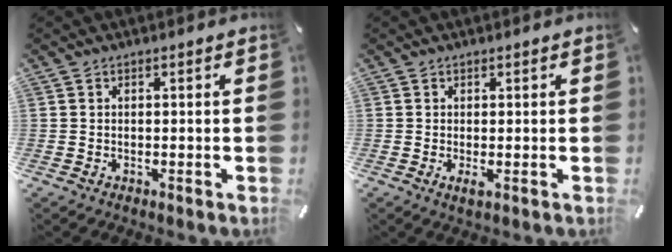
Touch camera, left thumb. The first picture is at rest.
{"total": 1.8, "force": [-0.2, 0.4, 1.8], "torque": [-0.030, -0.012, -0.006]}